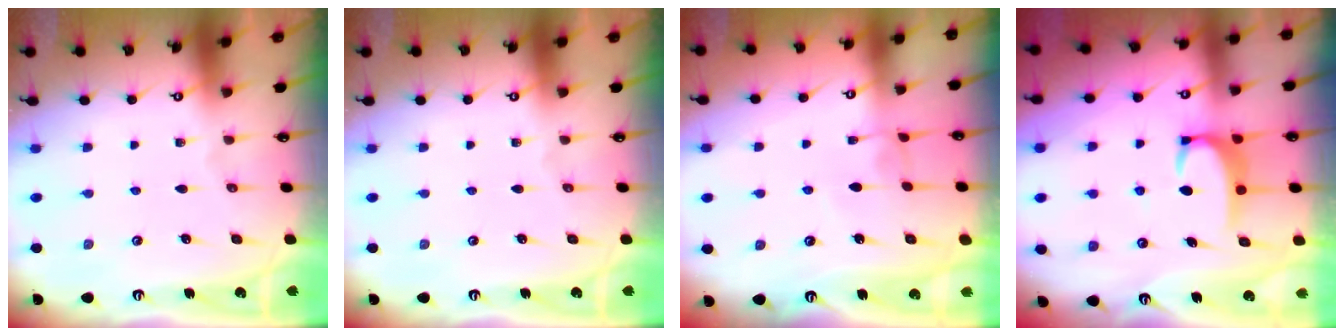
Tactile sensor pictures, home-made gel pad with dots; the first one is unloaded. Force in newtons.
{"total": 0.0}
{"total": 0.0}
{"total": 3.4, "press": 3.4, "slide": 0.5}